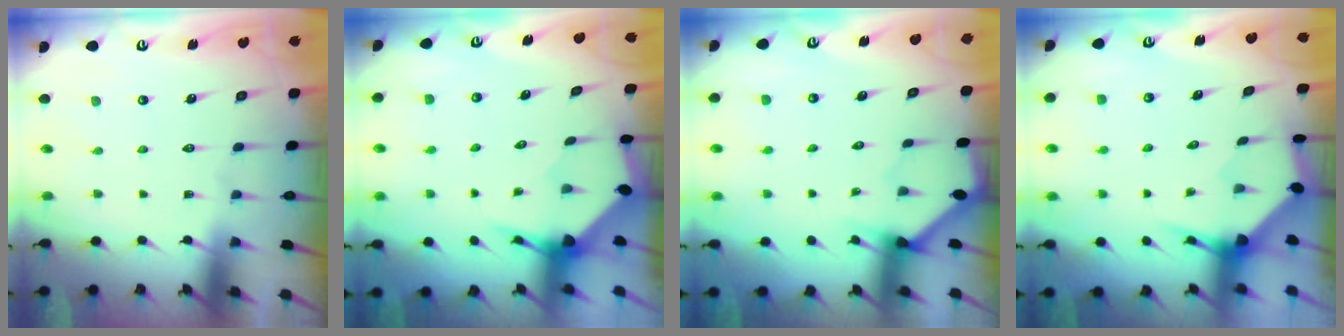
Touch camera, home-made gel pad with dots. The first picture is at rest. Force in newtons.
{"total": 3.6, "press": 3.6, "slide": 0.4}
{"total": 2.4, "press": 2.3, "slide": 0.3}
{"total": 4.0, "press": 4.0, "slide": 0.4}